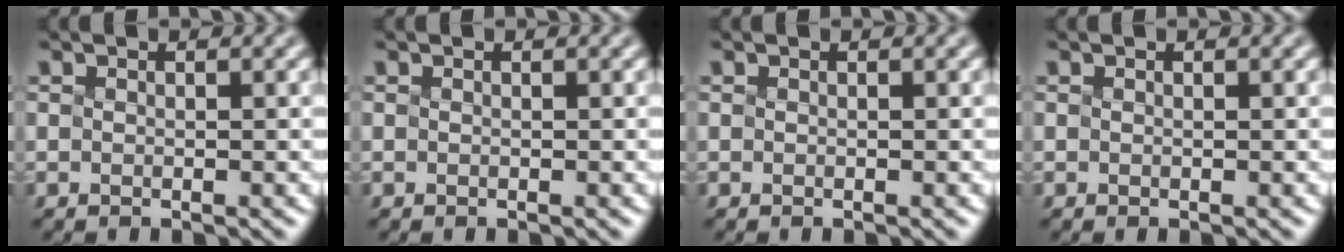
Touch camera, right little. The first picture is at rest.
{"total": 0.0}
{"total": 0.0}
{"total": 0.0}